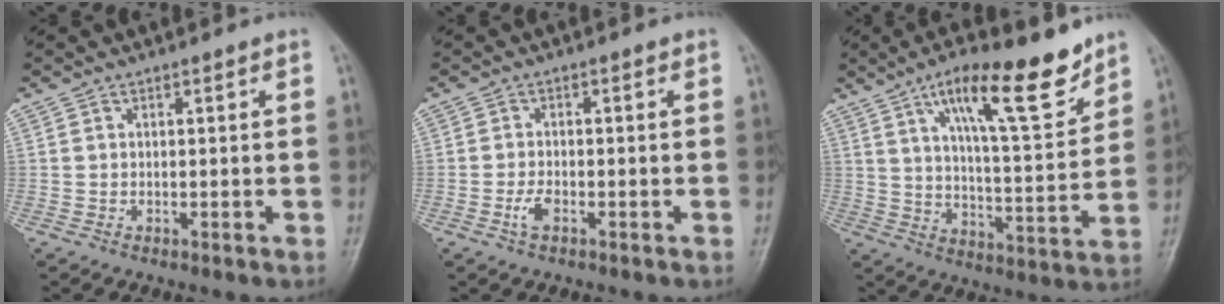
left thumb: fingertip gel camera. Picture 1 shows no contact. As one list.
[{"total": 2.5, "force": [-1.2, 1.2, 1.9], "torque": [-0.043, 0.007, -0.025]}, {"total": 17.4, "force": [10.9, 4.5, 12.7], "torque": [-0.176, -0.055, 0.182]}]